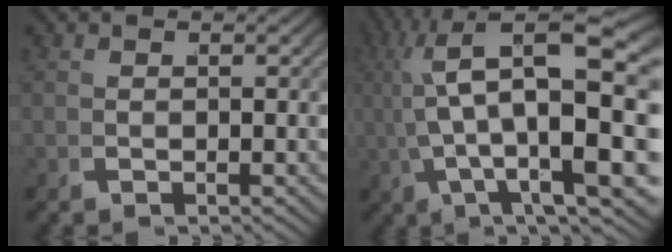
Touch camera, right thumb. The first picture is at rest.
{"total": 15.6, "force": [1.3, 8.1, 13.2], "torque": [-0.228, -0.024, 0.037]}